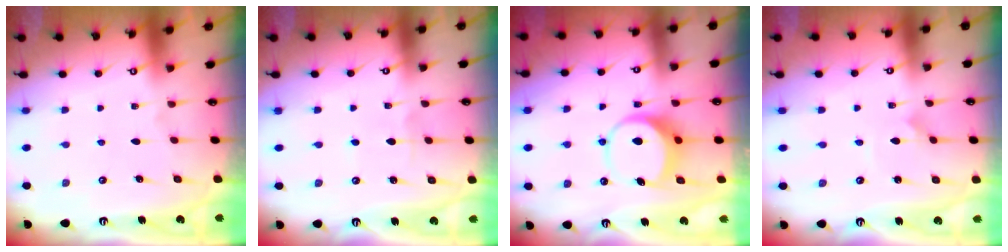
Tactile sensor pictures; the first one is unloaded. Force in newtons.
{"total": 2.5, "press": 2.5, "slide": 0.4}
{"total": 9.2, "press": 9.1, "slide": 1.5}
{"total": 1.6, "press": 1.6, "slide": 0.0}